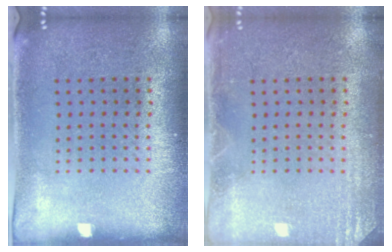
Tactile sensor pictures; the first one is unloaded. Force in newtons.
{"total": 2.0, "press": 2.0, "slide": 0.4}